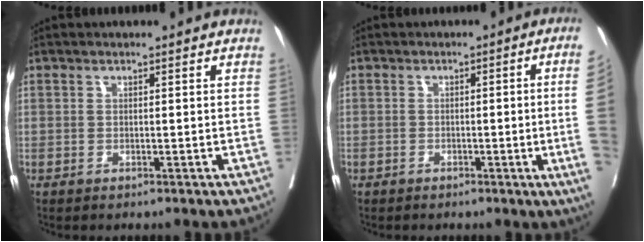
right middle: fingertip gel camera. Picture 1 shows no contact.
{"total": 8.9, "force": [-1.6, -2.1, 8.5], "torque": [-0.089, -0.012, -0.024]}